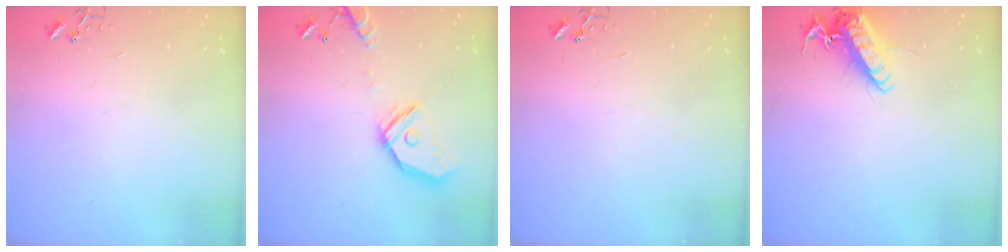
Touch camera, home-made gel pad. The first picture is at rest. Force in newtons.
{"total": 16.6, "press": 16.4, "slide": 2.8}
{"total": 0.0}
{"total": 13.8, "press": 13.7, "slide": 1.9}